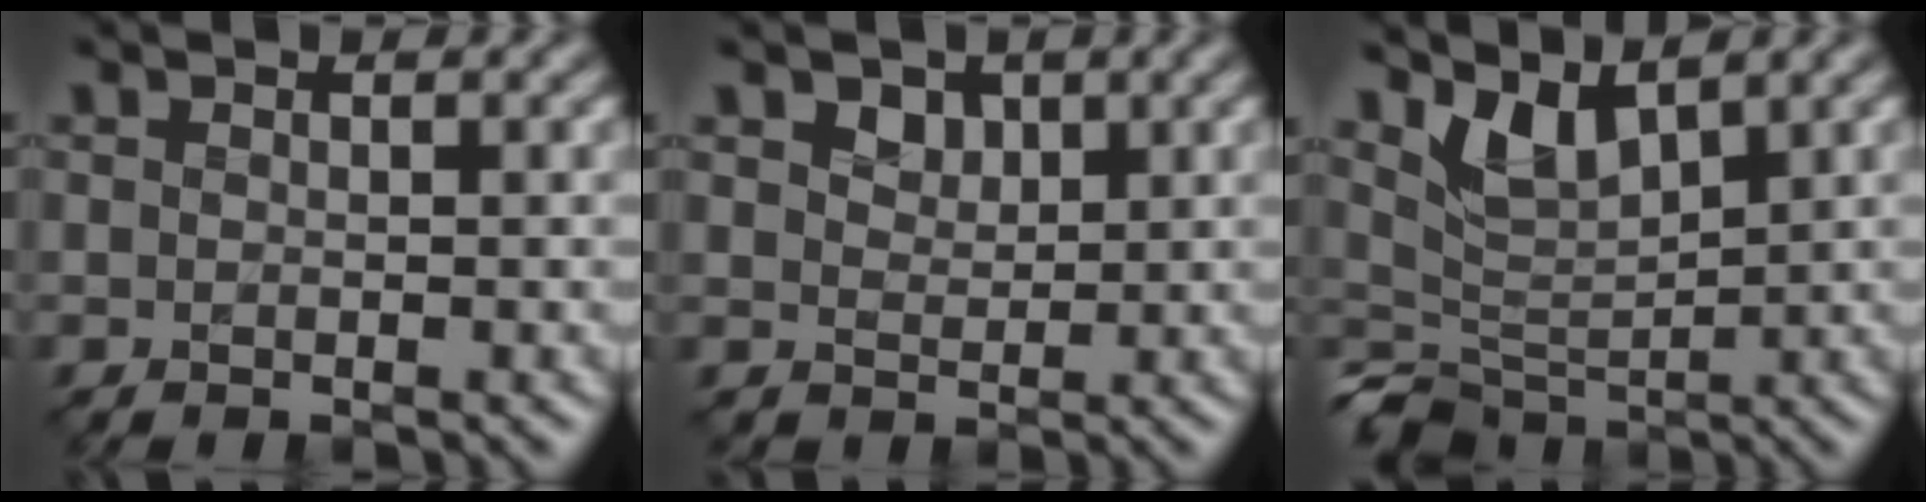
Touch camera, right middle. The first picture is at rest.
{"total": 1.9, "force": [1.1, 1.4, 0.6], "torque": [-0.017, -0.010, 0.024]}
{"total": 3.2, "force": [1.7, 1.9, 1.9], "torque": [-0.041, -0.008, 0.038]}